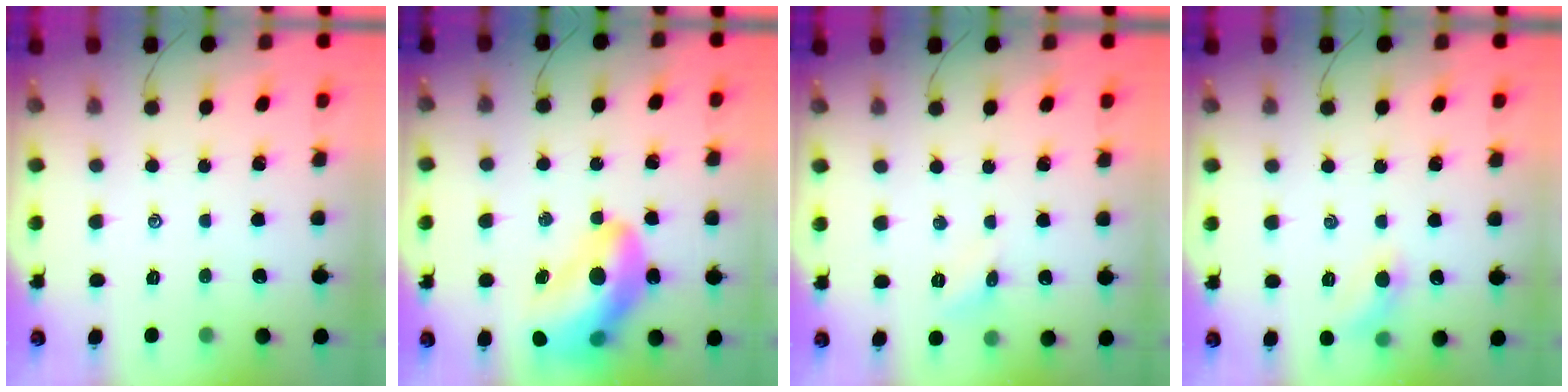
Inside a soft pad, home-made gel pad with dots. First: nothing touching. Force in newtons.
{"total": 18.4, "press": 17.6, "slide": 5.4}
{"total": 4.7, "press": 4.4, "slide": 1.6}
{"total": 5.7, "press": 5.4, "slide": 1.7}